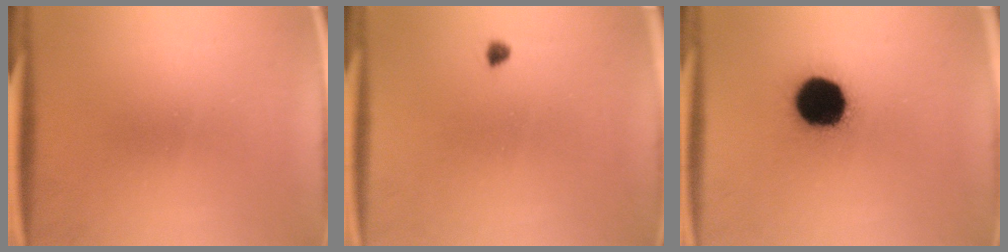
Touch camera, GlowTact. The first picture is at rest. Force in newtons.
{"total": 1.0}
{"total": 17.0}